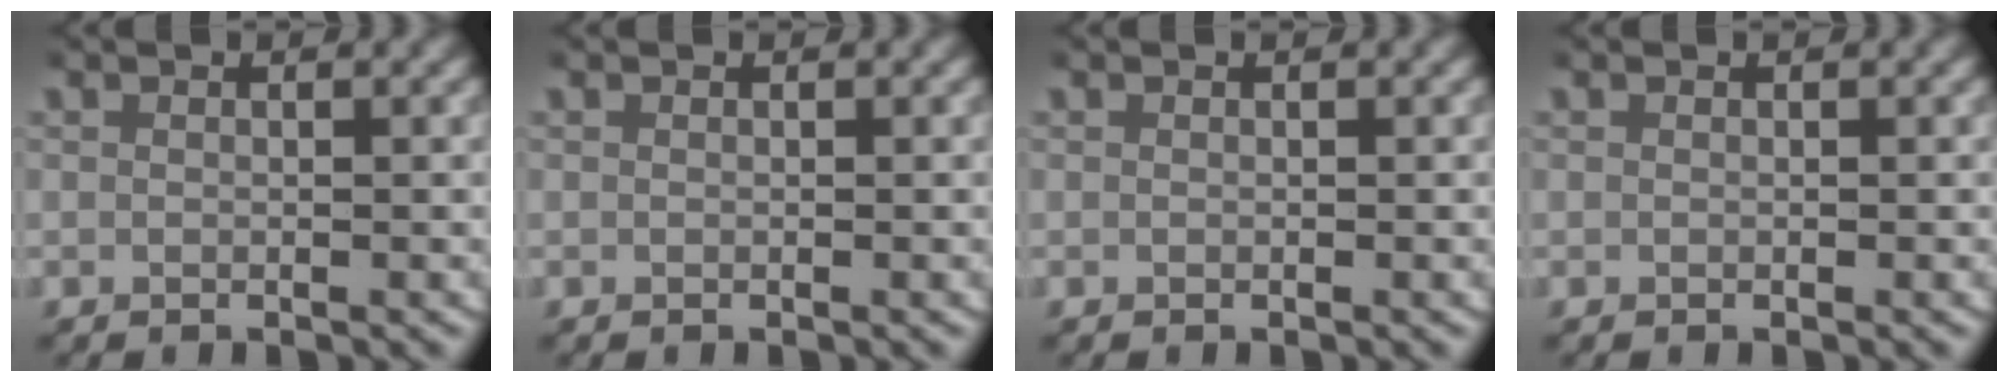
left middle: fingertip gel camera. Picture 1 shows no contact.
{"total": 0.0}
{"total": 0.0}
{"total": 0.0}